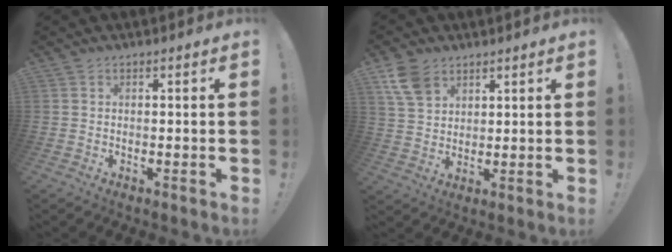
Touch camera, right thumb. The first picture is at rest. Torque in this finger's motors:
{"motor_torque": [-0.40, 0.46, 0.10, 0.08, 0.00]}